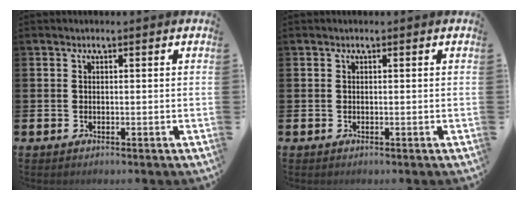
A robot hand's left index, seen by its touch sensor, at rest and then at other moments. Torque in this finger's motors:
{"motor_torque": [-0.04, 0.03, 0.00, -0.01]}